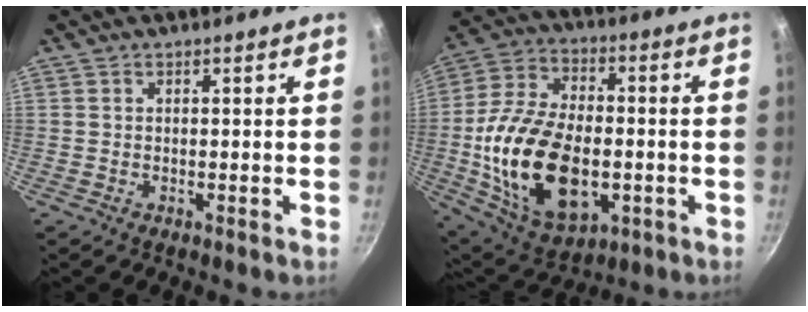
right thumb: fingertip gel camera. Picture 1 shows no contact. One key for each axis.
{"total": 23.6, "fx": -3.9, "fy": 14.0, "fz": 18.6, "tx": -0.340, "ty": 0.019, "tz": -0.056}